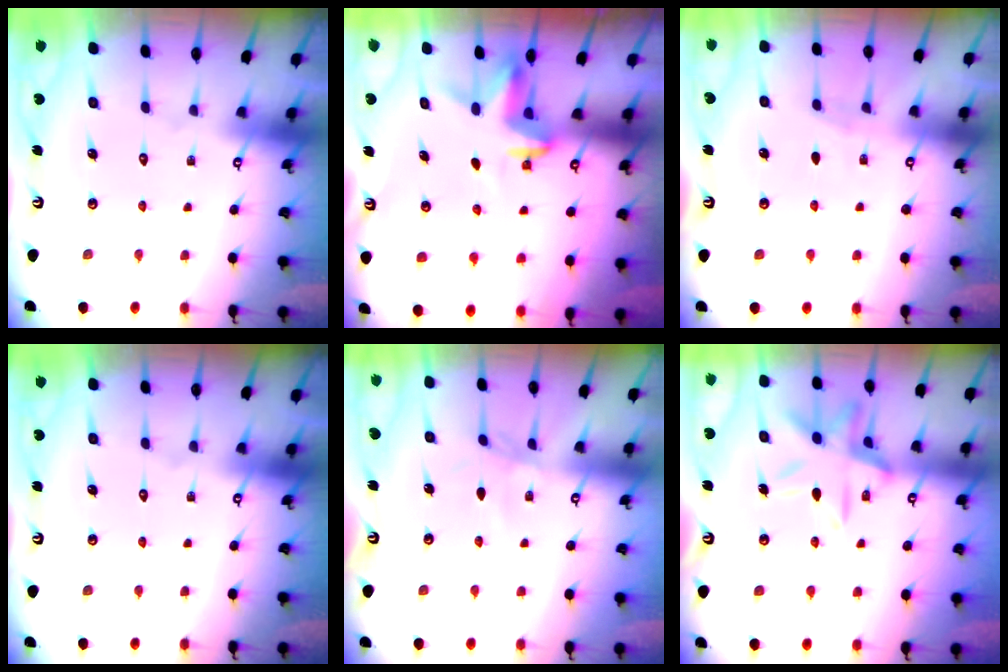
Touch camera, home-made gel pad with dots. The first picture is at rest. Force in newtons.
{"total": 3.5, "press": 3.5, "slide": 0.3}
{"total": 3.7, "press": 3.7, "slide": 0.4}
{"total": 0.0}
{"total": 2.1, "press": 2.1, "slide": 0.5}
{"total": 12.8, "press": 12.7, "slide": 1.0}